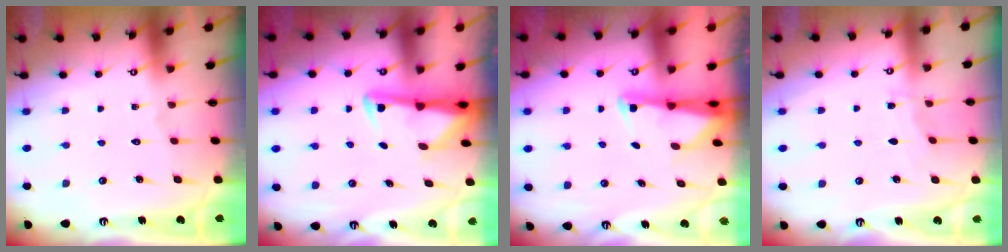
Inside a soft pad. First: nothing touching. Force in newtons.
{"total": 2.9, "press": 2.8, "slide": 0.5}
{"total": 2.4, "press": 2.3, "slide": 0.5}
{"total": 2.3, "press": 2.3, "slide": 0.3}